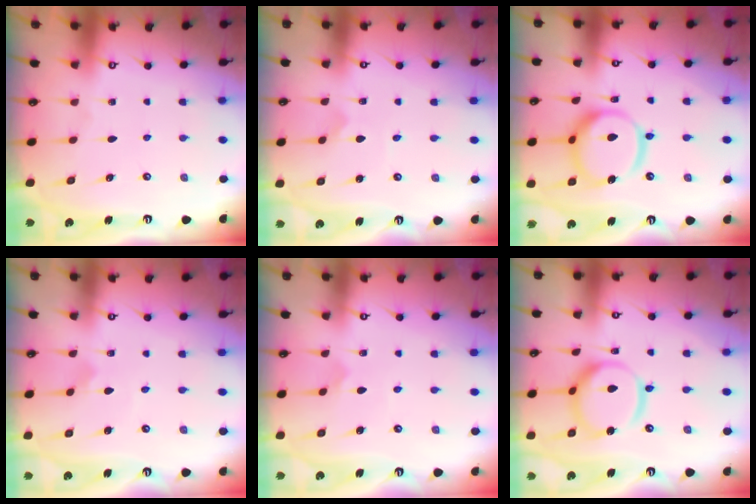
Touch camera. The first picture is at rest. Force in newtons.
{"total": 0.8, "press": 0.8, "slide": 0.1}
{"total": 18.3, "press": 18.2, "slide": 2.0}
{"total": 3.4, "press": 3.4, "slide": 0.2}
{"total": 2.9, "press": 2.9, "slide": 0.2}
{"total": 12.9, "press": 12.9, "slide": 1.4}